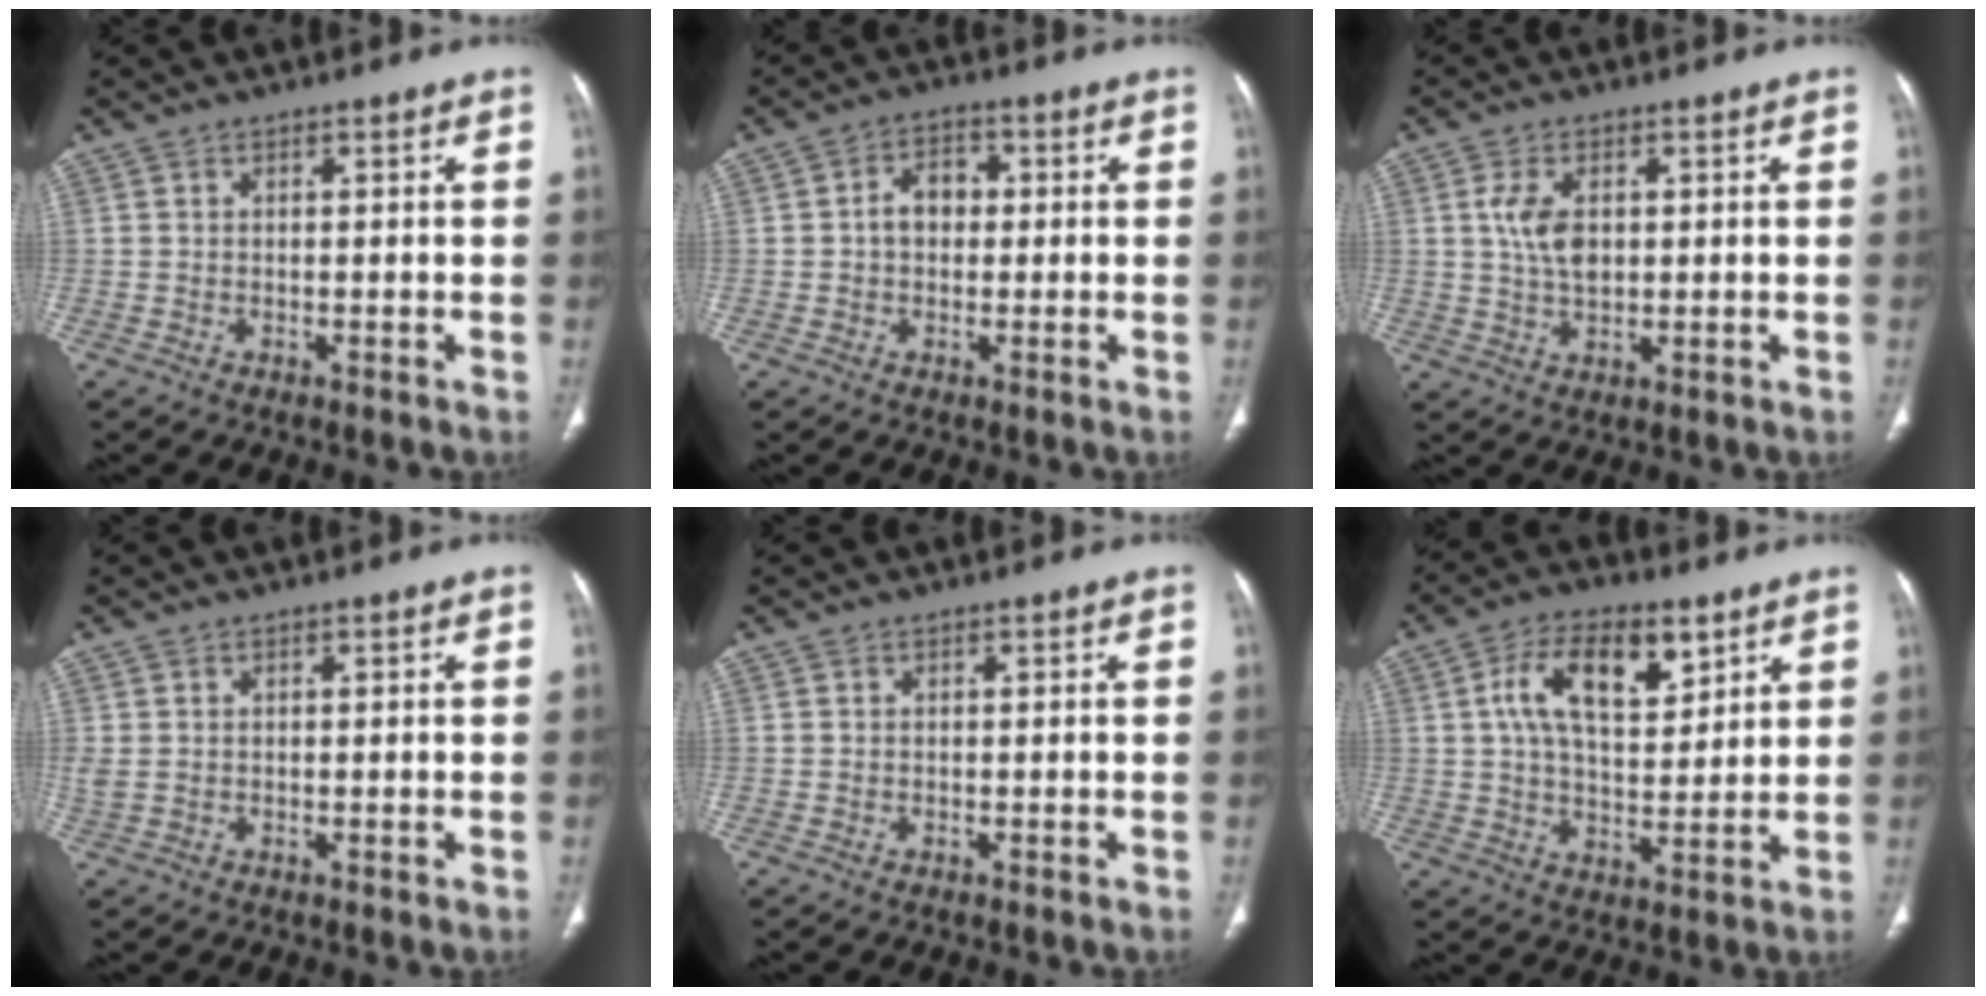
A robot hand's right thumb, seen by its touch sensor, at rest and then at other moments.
{"total": 5.2, "force": [0.2, 4.0, 3.4], "torque": [-0.037, 0.017, -0.004]}
{"total": 6.1, "force": [1.2, 3.6, 4.7], "torque": [-0.089, -0.004, 0.024]}
{"total": 1.2, "force": [0.3, 0.9, 0.8], "torque": [-0.031, 0.001, 0.010]}
{"total": 0.0}
{"total": 13.3, "force": [5.4, 6.9, 10.0], "torque": [-0.149, -0.011, 0.094]}